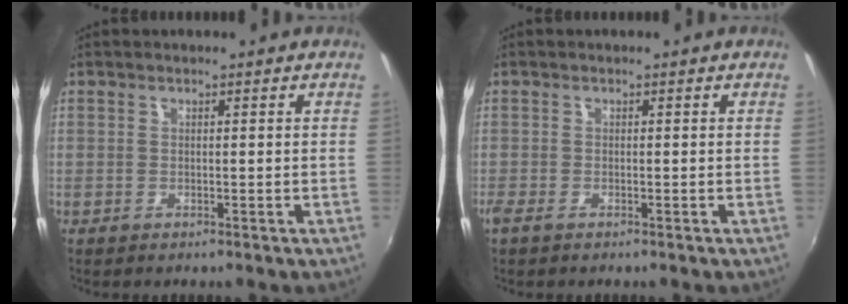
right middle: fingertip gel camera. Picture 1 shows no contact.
{"total": 1.3, "force": [-0.9, 0.3, 0.9], "torque": [-0.019, -0.007, -0.019]}